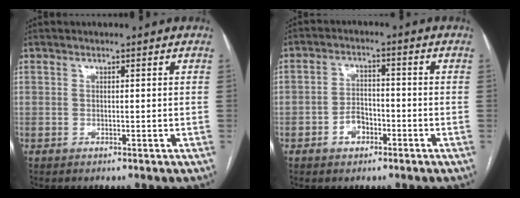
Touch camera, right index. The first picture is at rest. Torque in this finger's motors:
{"motor_torque": [0.12, 0.07, -0.06, -0.03]}